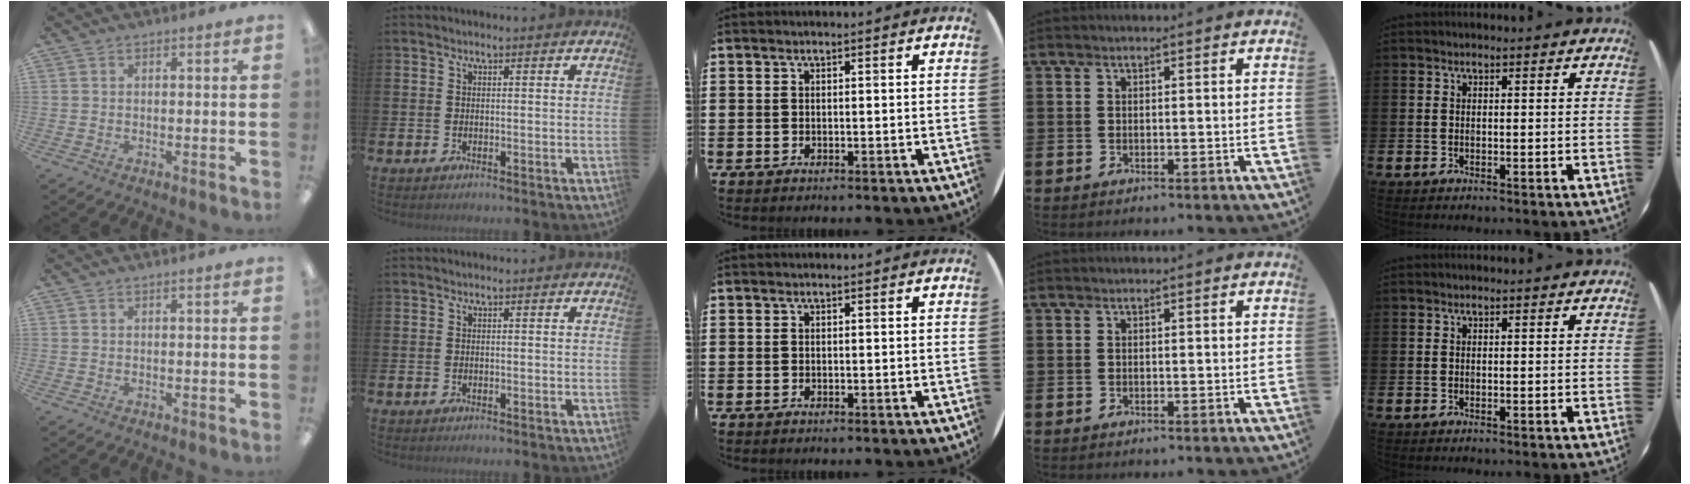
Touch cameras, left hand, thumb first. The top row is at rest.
{}